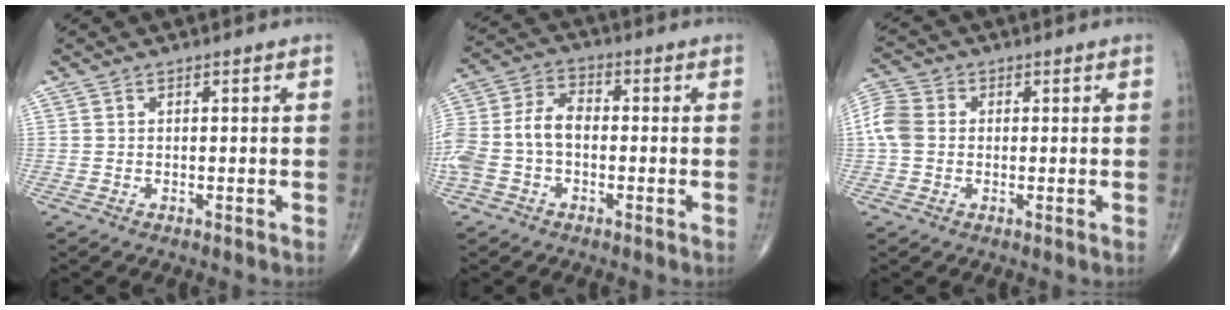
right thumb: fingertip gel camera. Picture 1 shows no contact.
{"total": 11.7, "force": [-1.9, 7.6, 8.7], "torque": [-0.190, 0.034, -0.043]}
{"total": 6.5, "force": [0.1, 5.3, 3.9], "torque": [-0.086, 0.017, -0.007]}